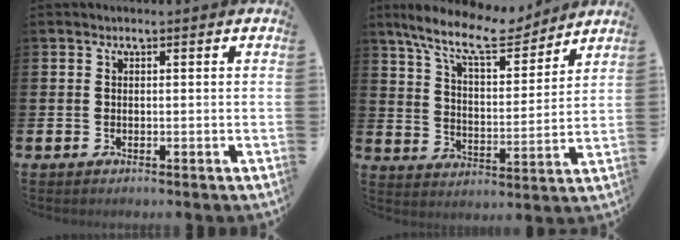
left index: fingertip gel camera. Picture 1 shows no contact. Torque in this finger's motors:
{"motor_torque": [1.11, -1.02, 0.66, 0.21]}